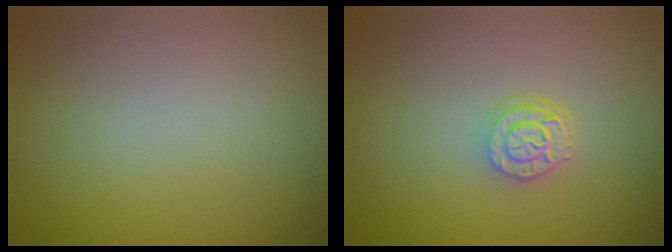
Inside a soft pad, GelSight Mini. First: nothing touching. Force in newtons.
{"total": 2.4, "press": 1.9, "slide": 1.5}